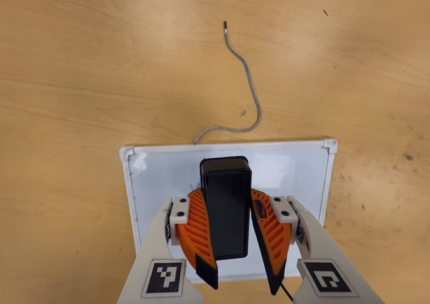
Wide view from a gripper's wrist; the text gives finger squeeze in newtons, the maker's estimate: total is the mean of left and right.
{"total": 10.0, "left": 9.8, "right": 10.2}